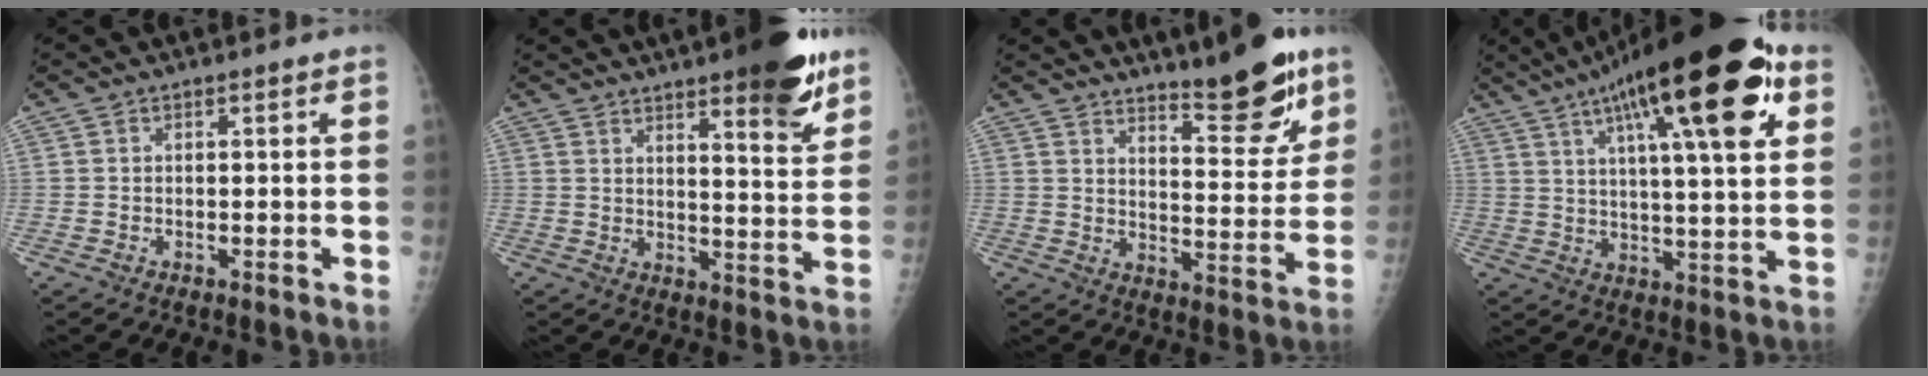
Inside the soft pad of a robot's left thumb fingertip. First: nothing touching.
{"total": 14.3, "force": [9.5, 3.1, 10.2], "torque": [-0.112, -0.053, 0.131]}
{"total": 13.3, "force": [9.8, 3.3, 8.4], "torque": [-0.086, -0.069, 0.149]}
{"total": 25.4, "force": [11.9, 6.6, 21.4], "torque": [-0.319, -0.005, 0.178]}